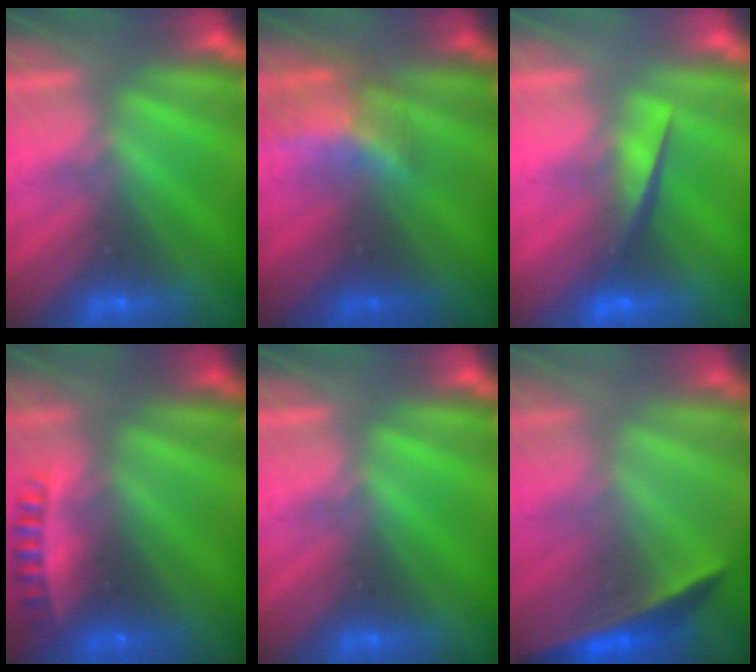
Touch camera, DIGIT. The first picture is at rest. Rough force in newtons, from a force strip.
{"total": 2.3}
{"total": 4.5}
{"total": 2.5}
{"total": 0.0}
{"total": 1.7}